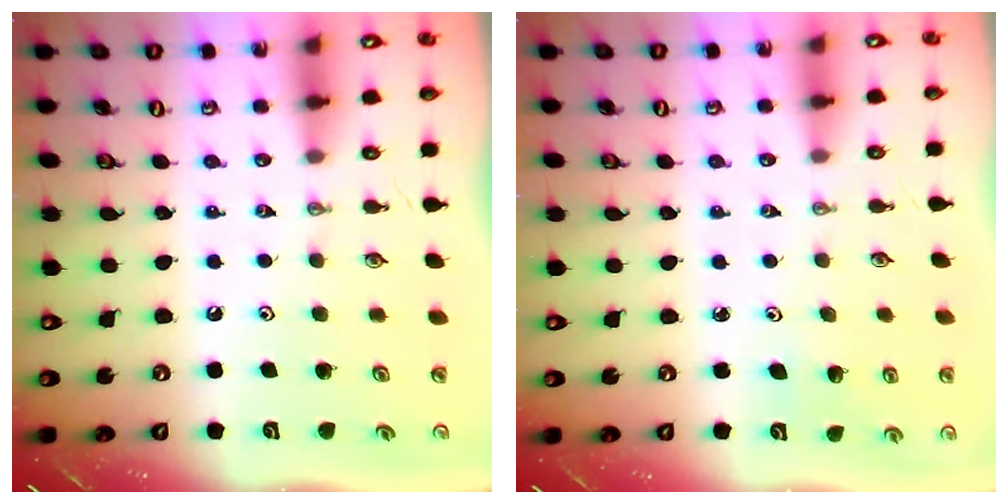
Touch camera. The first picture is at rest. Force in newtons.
{"total": 2.9, "press": 2.6, "slide": 1.3}